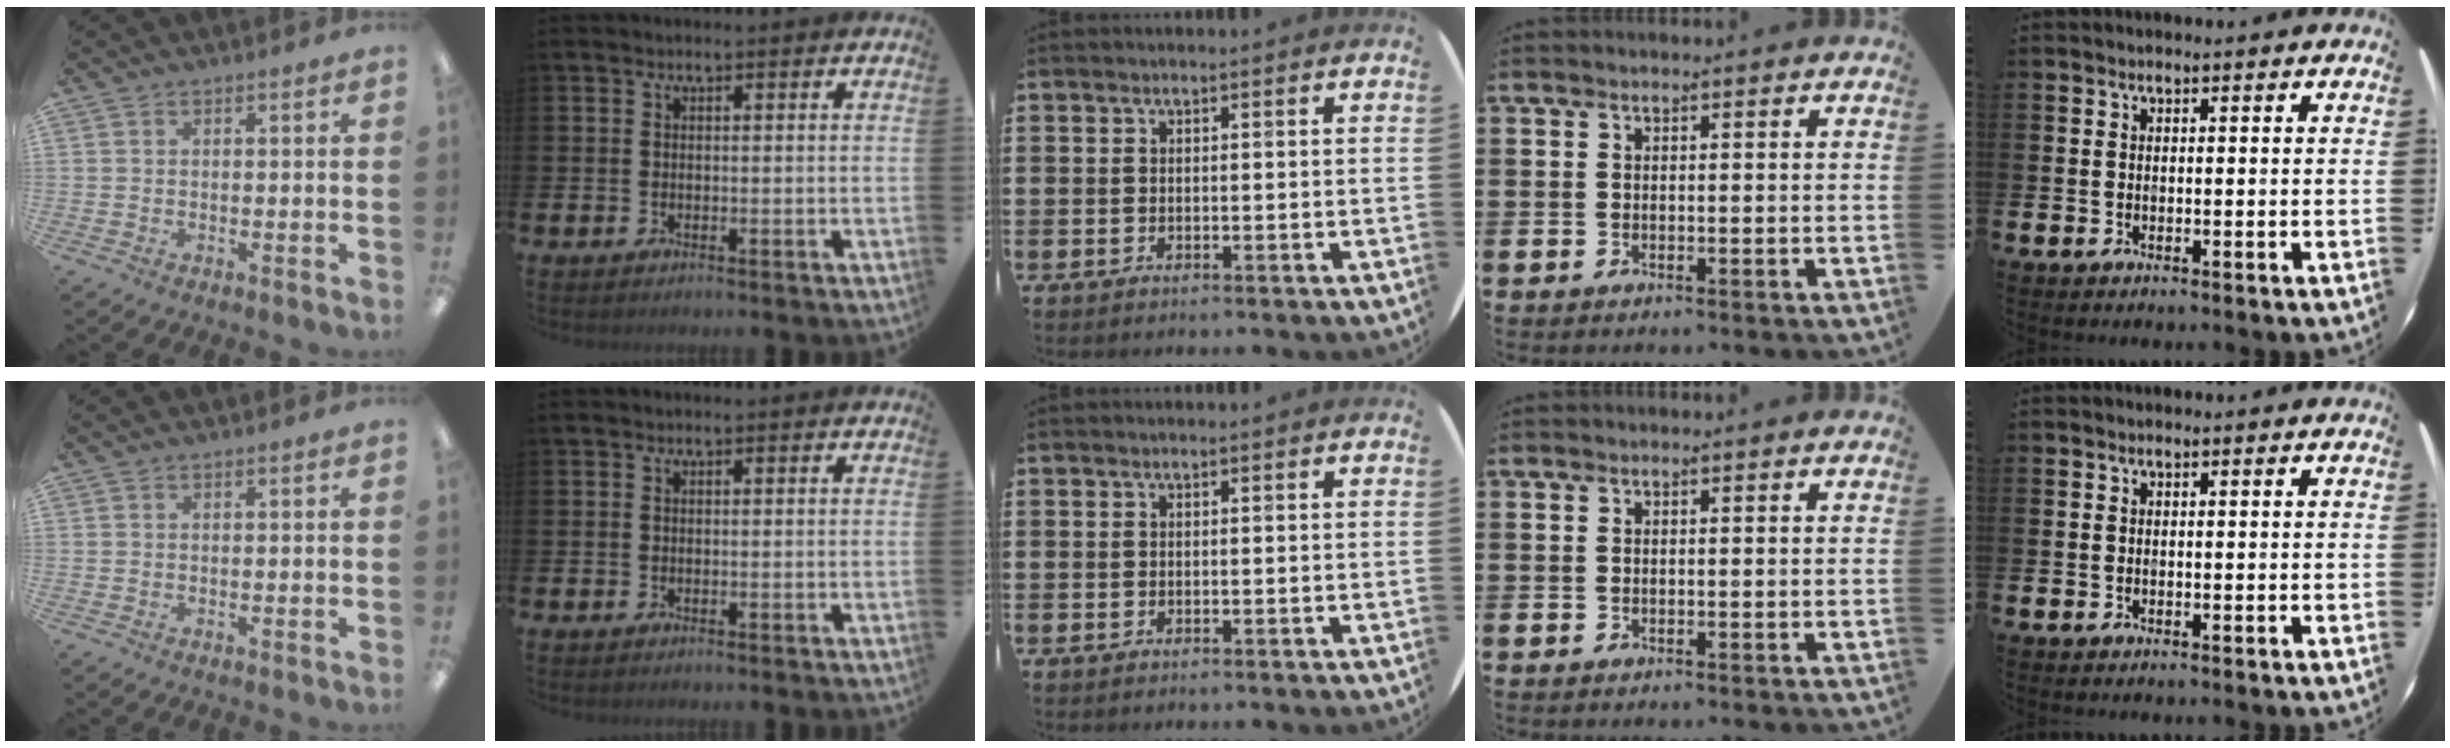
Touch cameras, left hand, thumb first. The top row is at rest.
{}